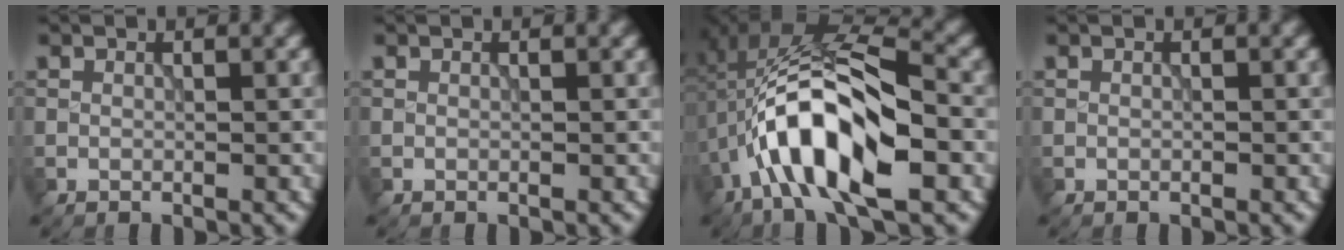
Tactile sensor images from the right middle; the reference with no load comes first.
{"total": 0.0}
{"total": 11.3, "force": [-3.1, 4.3, 10.0], "torque": [-0.184, 0.017, -0.060]}
{"total": 0.0}